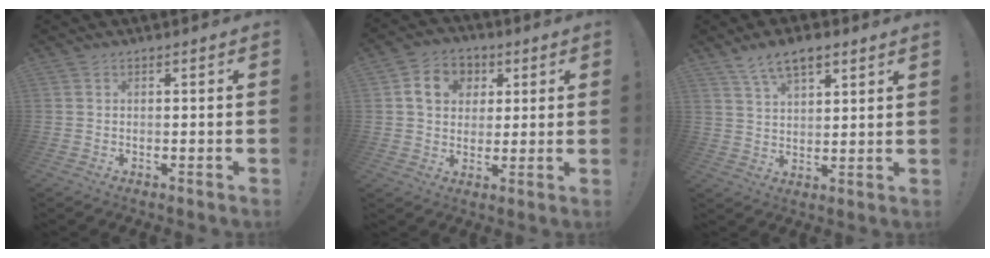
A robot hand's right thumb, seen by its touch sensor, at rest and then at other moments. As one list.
[{"total": 10.5, "force": [3.2, 8.9, 4.6], "torque": [-0.066, -0.002, 0.066]}, {"total": 7.8, "force": [5.3, 3.4, 4.6], "torque": [-0.073, -0.021, 0.097]}]